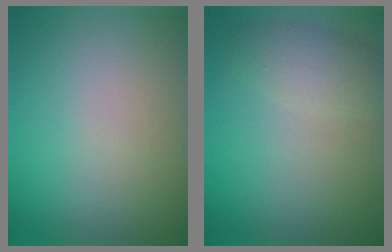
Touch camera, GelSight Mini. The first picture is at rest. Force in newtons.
{"total": 2.4, "press": 2.4, "slide": 0.1}